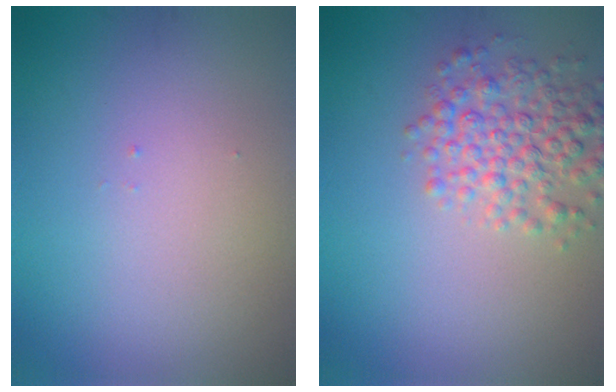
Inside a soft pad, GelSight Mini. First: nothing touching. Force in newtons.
{"total": 4.7, "press": 4.7, "slide": 0.1}